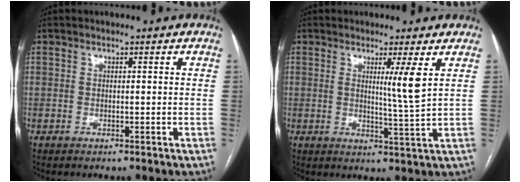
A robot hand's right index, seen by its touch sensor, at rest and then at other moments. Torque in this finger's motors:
{"motor_torque": [0.08, 0.12, 0.14, 0.05]}